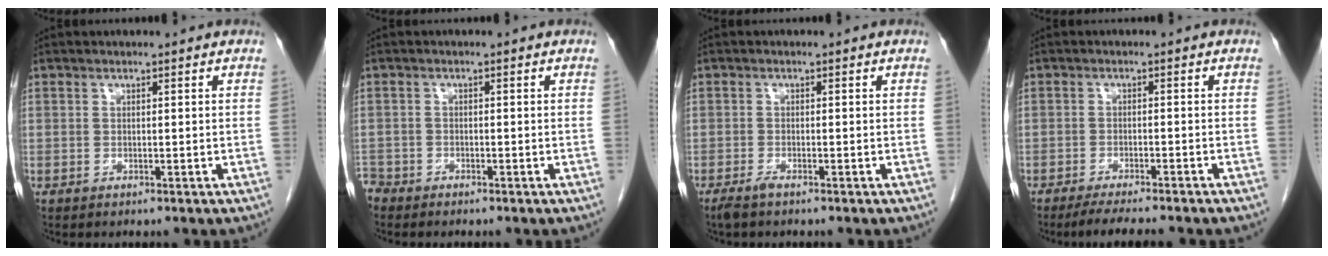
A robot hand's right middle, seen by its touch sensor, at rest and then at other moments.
{"total": 2.2, "force": [-2.0, 0.8, -0.1], "torque": [-0.001, -0.002, -0.039]}
{"total": 1.7, "force": [-1.3, 0.2, 1.0], "torque": [-0.026, -0.005, -0.025]}
{"total": 7.4, "force": [-6.3, 0.3, 3.9], "torque": [-0.049, -0.014, -0.094]}